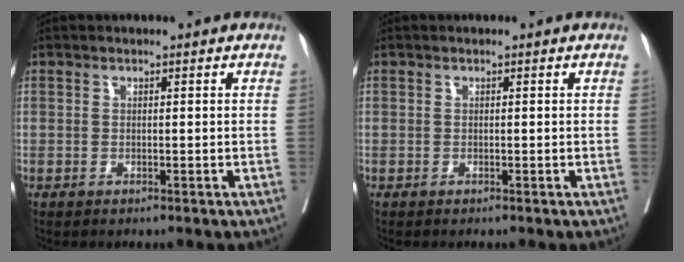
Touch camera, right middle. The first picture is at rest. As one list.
[{"total": 0.0}]